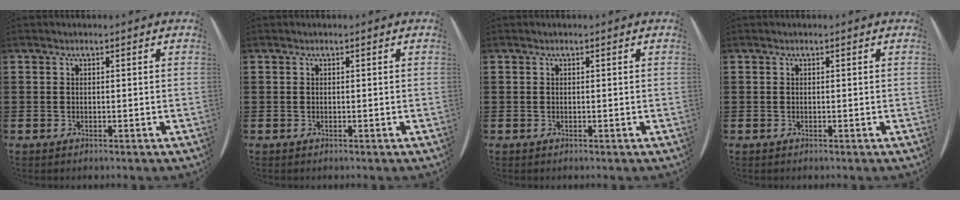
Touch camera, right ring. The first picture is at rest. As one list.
[{"total": 0.0}, {"total": 0.0}, {"total": 0.0}]